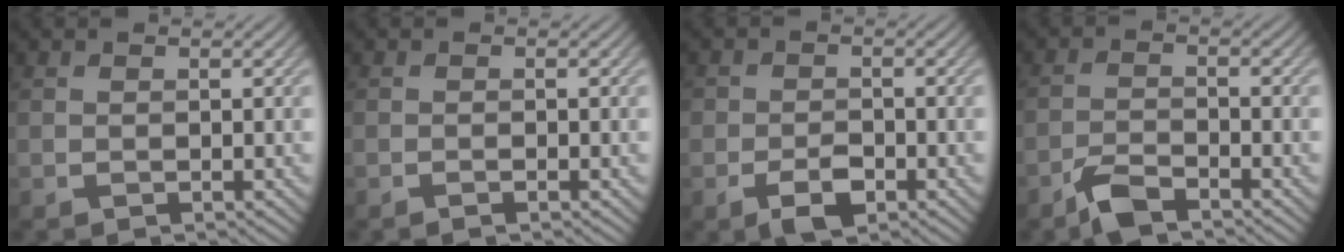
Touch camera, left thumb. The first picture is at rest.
{"total": 1.1, "force": [-0.7, 0.1, 0.8], "torque": [-0.015, 0.001, -0.015]}
{"total": 4.1, "force": [-2.2, 2.4, 2.5], "torque": [-0.043, -0.003, -0.046]}
{"total": 4.3, "force": [-3.4, 1.1, 2.4], "torque": [-0.052, -0.002, -0.075]}